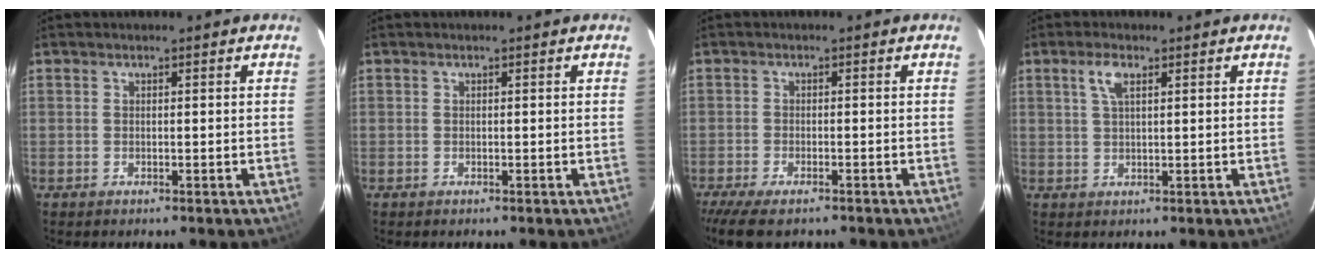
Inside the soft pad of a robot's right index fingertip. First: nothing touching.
{"total": 0.0}
{"total": 7.8, "force": [-6.3, 2.0, 4.1], "torque": [-0.103, -0.032, -0.111]}
{"total": 3.3, "force": [1.5, 1.2, 2.7], "torque": [-0.053, 0.006, 0.030]}